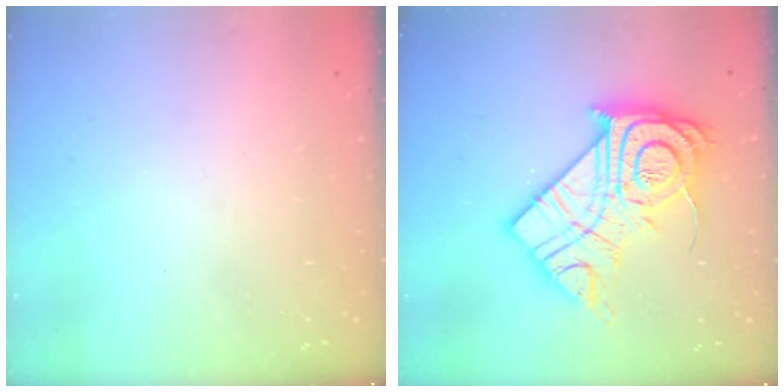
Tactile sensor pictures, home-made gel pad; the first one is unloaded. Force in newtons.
{"total": 21.7, "press": 21.6, "slide": 1.7}